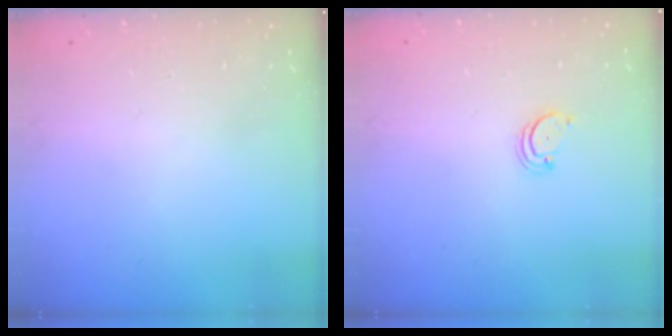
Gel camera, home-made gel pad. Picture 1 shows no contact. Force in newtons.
{"total": 2.2, "press": 2.2, "slide": 0.2}